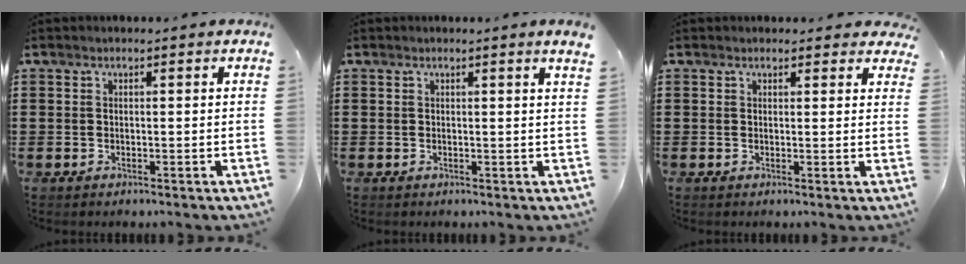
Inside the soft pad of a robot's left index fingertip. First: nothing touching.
{"total": 0.9, "force": [0.5, -0.5, 0.5], "torque": [-0.009, -0.006, 0.009]}
{"total": 1.5, "force": [1.3, 0.7, 0.1], "torque": [0.001, 0.002, 0.024]}